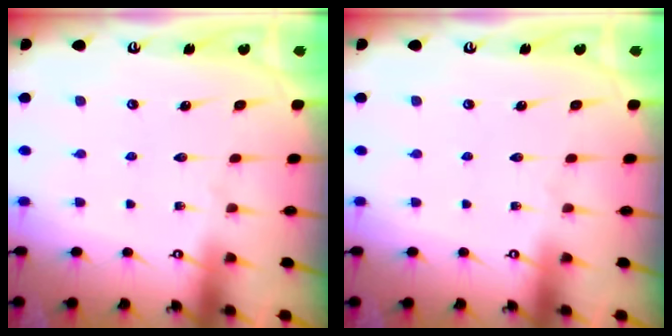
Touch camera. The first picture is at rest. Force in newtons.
{"total": 0.0}